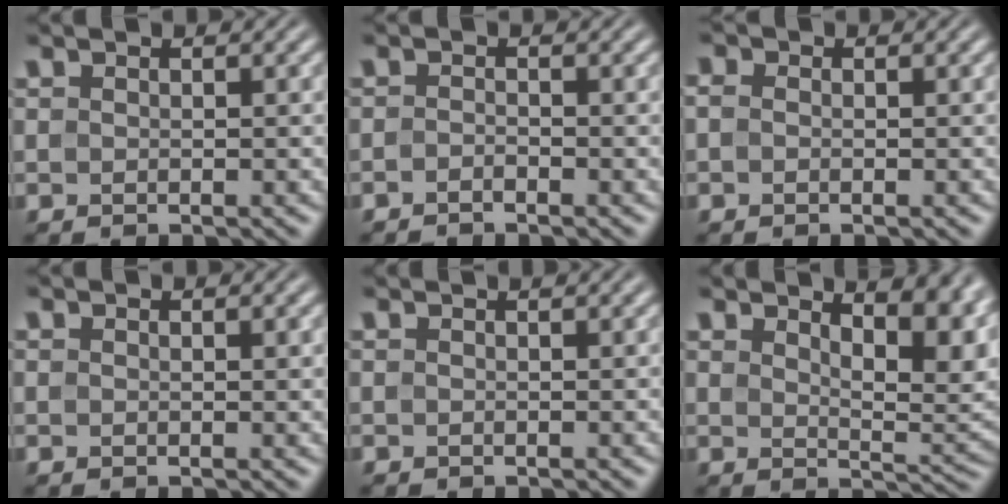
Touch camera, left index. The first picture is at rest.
{"total": 0.9, "force": [-0.8, 0.2, 0.4], "torque": [-0.008, 0.000, -0.016]}
{"total": 1.0, "force": [0.0, 0.7, 0.6], "torque": [-0.014, 0.002, -0.009]}
{"total": 0.7, "force": [0.4, 0.1, 0.6], "torque": [-0.008, -0.002, 0.006]}
{"total": 0.8, "force": [0.7, 0.2, 0.4], "torque": [-0.003, 0.000, 0.009]}
{"total": 8.8, "force": [5.0, 3.1, 6.6], "torque": [-0.063, 0.015, 0.071]}